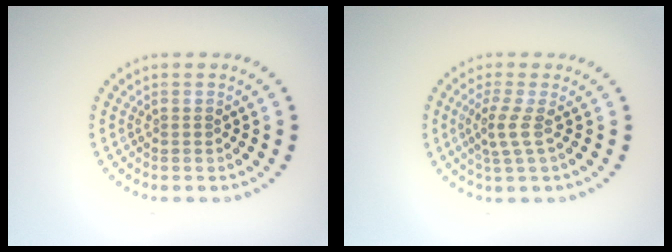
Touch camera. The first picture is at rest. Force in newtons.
{"total": 2.1, "press": 1.5, "slide": 1.5}